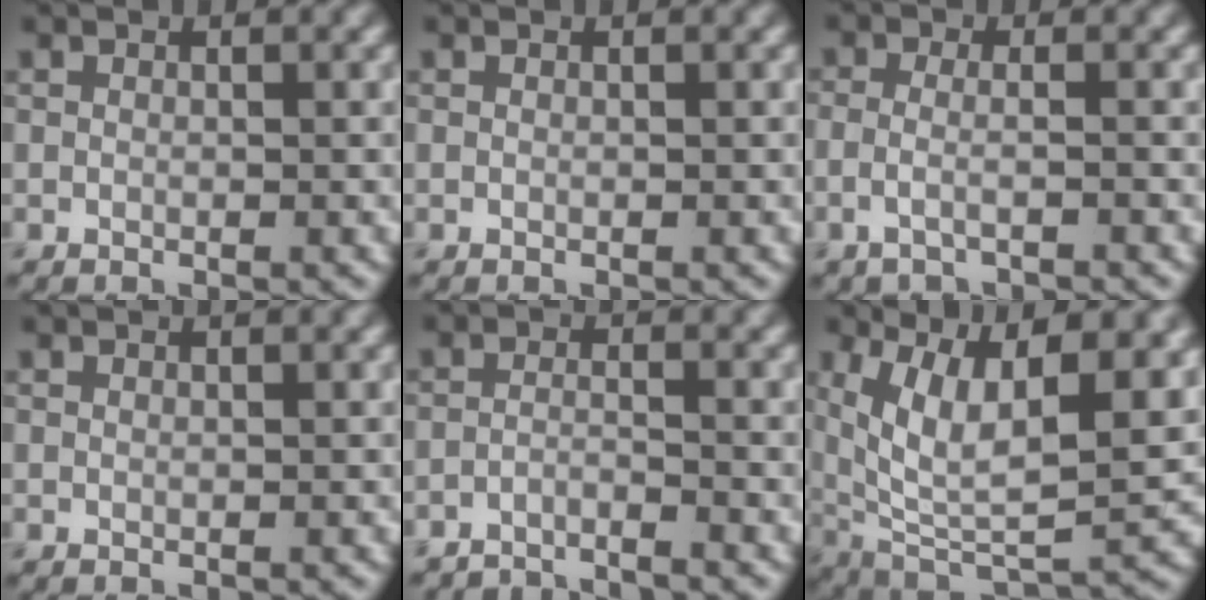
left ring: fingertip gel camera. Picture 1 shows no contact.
{"total": 0.0}
{"total": 2.0, "force": [-1.1, 0.7, 1.5], "torque": [-0.032, -0.015, -0.033]}
{"total": 0.0}
{"total": 2.9, "force": [-2.9, 0.2, 0.6], "torque": [-0.008, -0.013, -0.056]}
{"total": 11.6, "force": [3.2, 4.8, 10.1], "torque": [-0.190, -0.016, 0.062]}